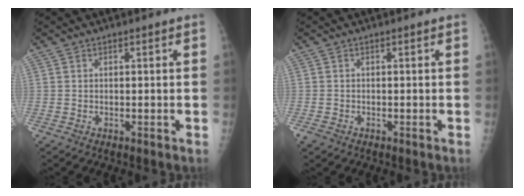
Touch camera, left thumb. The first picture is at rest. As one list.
[{"total": 1.5, "force": [-0.7, 1.1, 0.5], "torque": [-0.012, 0.000, -0.015]}]